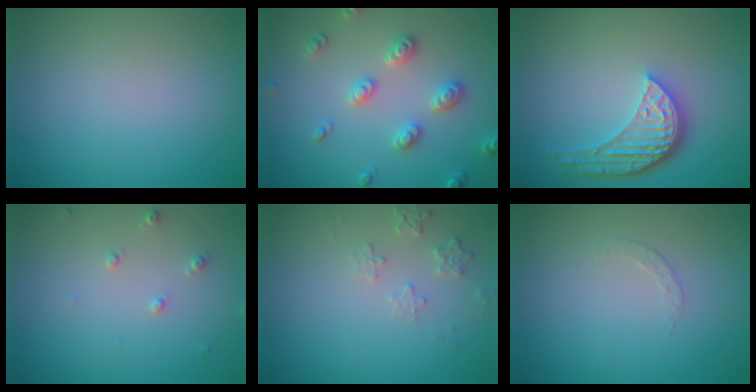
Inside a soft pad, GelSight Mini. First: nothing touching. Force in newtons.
{"total": 2.9, "press": 2.8, "slide": 0.4}
{"total": 5.3, "press": 3.9, "slide": 3.5}
{"total": 1.1, "press": 1.1, "slide": 0.2}
{"total": 1.6, "press": 1.6, "slide": 0.4}
{"total": 1.1, "press": 1.1, "slide": 0.3}